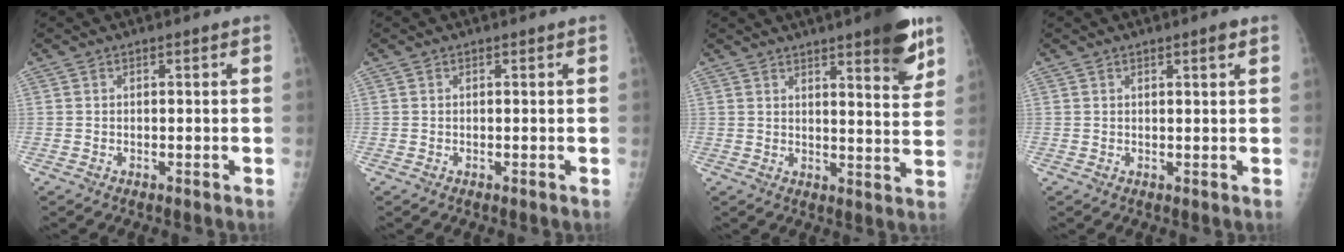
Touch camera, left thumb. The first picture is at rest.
{"total": 0.0}
{"total": 11.3, "force": [6.9, 2.4, 8.7], "torque": [-0.091, -0.036, 0.087]}
{"total": 1.7, "force": [1.0, 0.2, 1.3], "torque": [-0.021, -0.005, 0.015]}